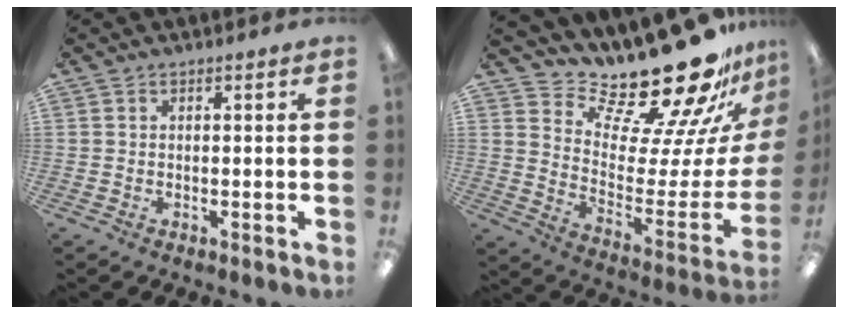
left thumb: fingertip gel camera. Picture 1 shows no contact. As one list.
[{"total": 23.6, "force": [19.5, 7.1, 11.2], "torque": [-0.151, -0.165, 0.324]}]